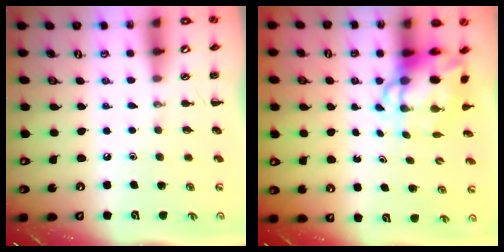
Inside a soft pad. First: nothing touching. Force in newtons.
{"total": 6.3, "press": 6.1, "slide": 1.5}